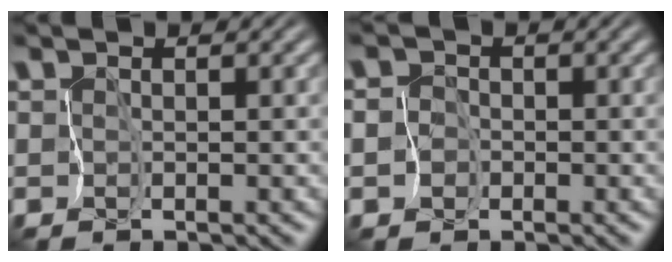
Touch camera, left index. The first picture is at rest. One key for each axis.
{"total": 3.1, "fx": -1.3, "fy": 2.8, "fz": 0.5, "tx": 0.008, "ty": 0.006, "tz": -0.045}